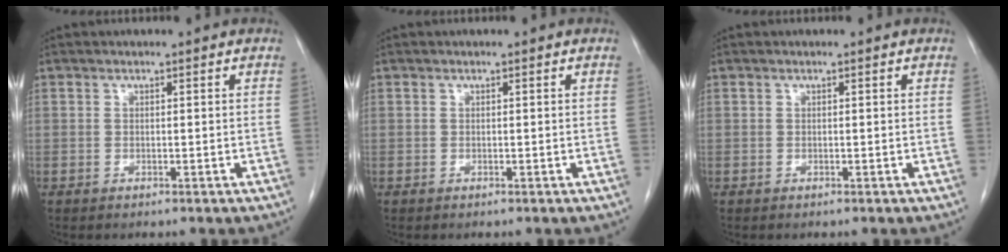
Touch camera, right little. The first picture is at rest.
{"total": 0.0}
{"total": 0.0}